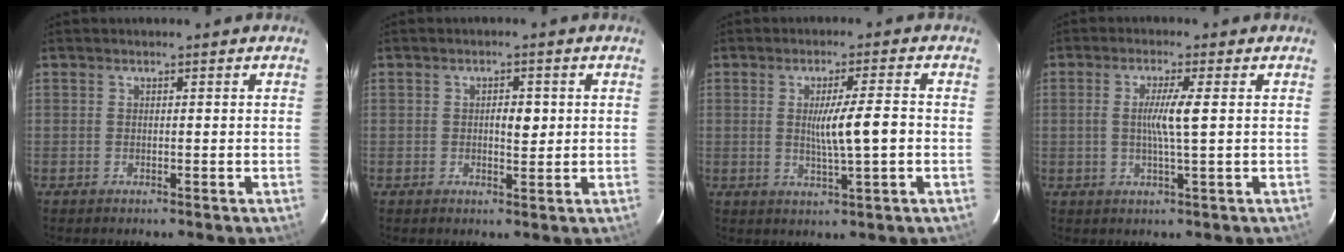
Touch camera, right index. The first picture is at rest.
{"total": 2.7, "force": [0.3, 1.2, 2.4], "torque": [-0.036, 0.001, 0.004]}
{"total": 6.6, "force": [-0.3, -0.1, 6.6], "torque": [-0.109, -0.005, -0.002]}
{"total": 5.0, "force": [0.4, -0.7, 4.9], "torque": [-0.094, -0.005, 0.006]}